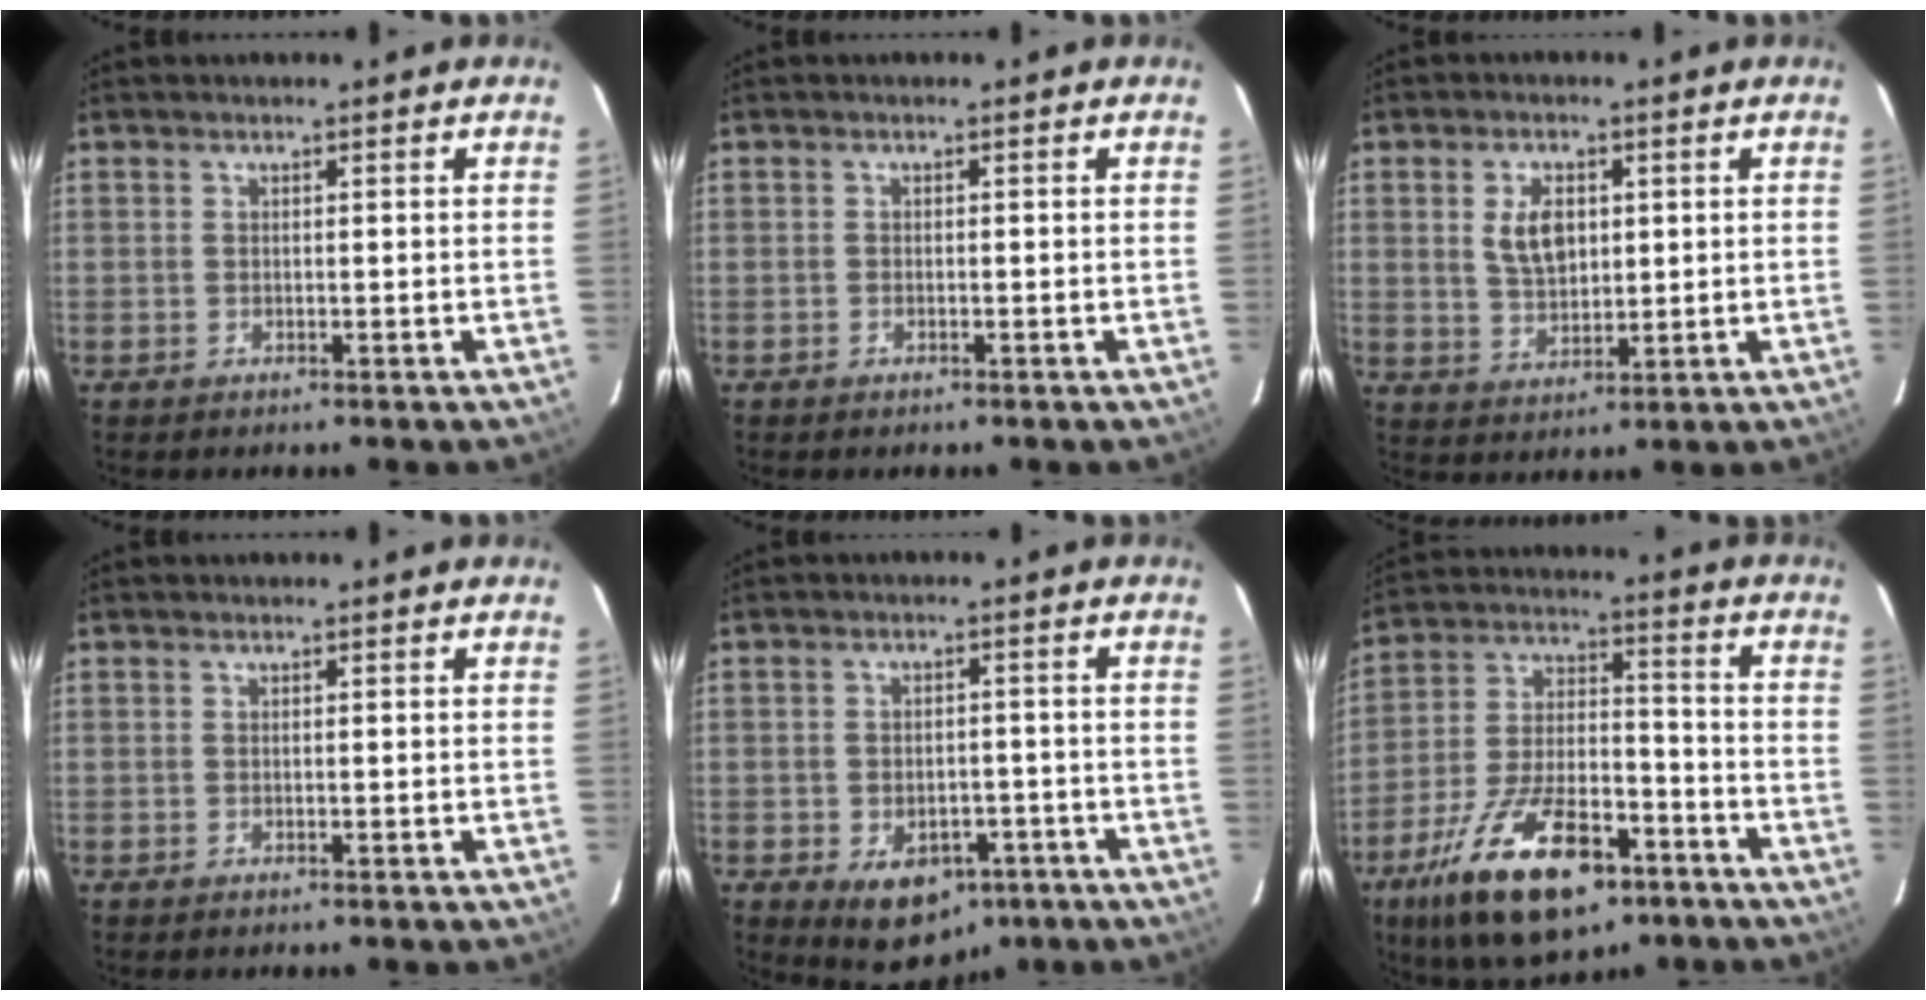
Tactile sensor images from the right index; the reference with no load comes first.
{"total": 0.5, "force": [-0.4, 0.3, 0.1], "torque": [-0.003, 0.001, -0.007]}
{"total": 6.6, "force": [1.6, 3.9, 5.1], "torque": [-0.096, 0.005, 0.035]}
{"total": 0.0}
{"total": 9.7, "force": [-5.1, 6.6, 5.0], "torque": [-0.094, 0.002, -0.050]}
{"total": 21.6, "force": [-12.6, 9.2, 15.0], "torque": [-0.283, -0.017, -0.204]}